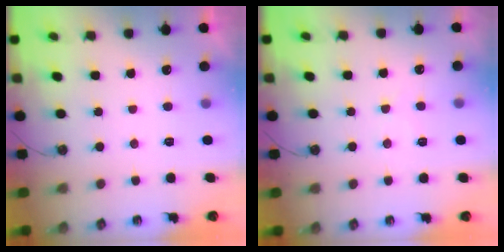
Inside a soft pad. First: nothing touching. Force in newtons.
{"total": 3.3, "press": 3.3, "slide": 0.6}